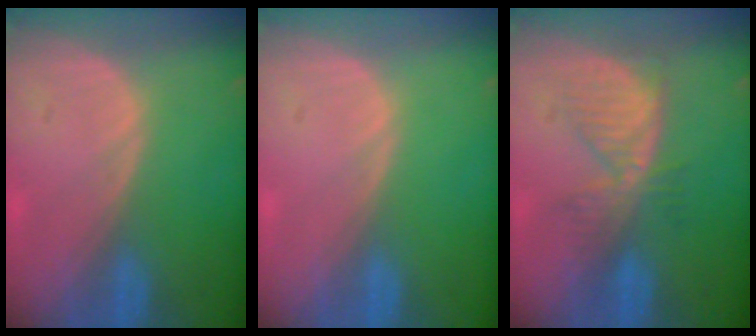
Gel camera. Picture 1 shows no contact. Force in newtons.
{"total": 0.0}
{"total": 6.0, "press": 5.9, "slide": 0.6}